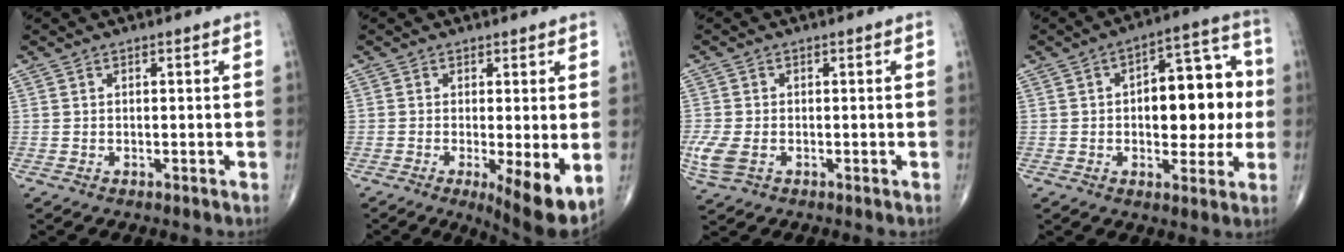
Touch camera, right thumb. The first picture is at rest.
{"total": 9.4, "force": [-2.0, 2.6, 8.8], "torque": [-0.129, -0.026, -0.028]}
{"total": 4.8, "force": [-1.2, 3.1, 3.5], "torque": [-0.094, -0.003, -0.022]}
{"total": 15.5, "force": [0.5, 8.2, 13.2], "torque": [-0.137, 0.028, 0.006]}